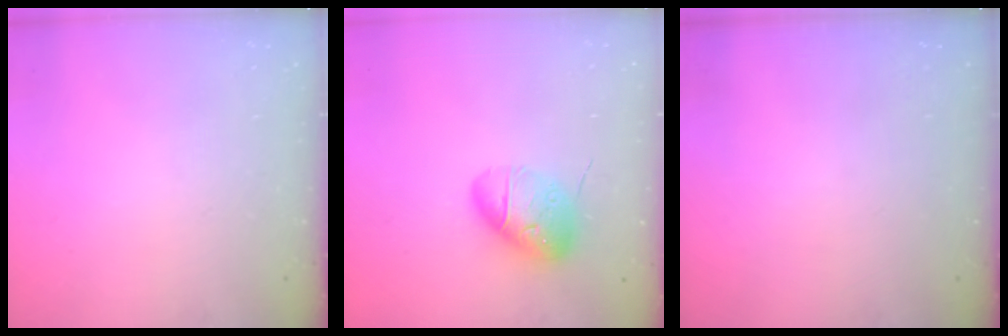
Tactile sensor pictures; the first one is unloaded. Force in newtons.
{"total": 12.4, "press": 12.3, "slide": 2.1}
{"total": 0.0}